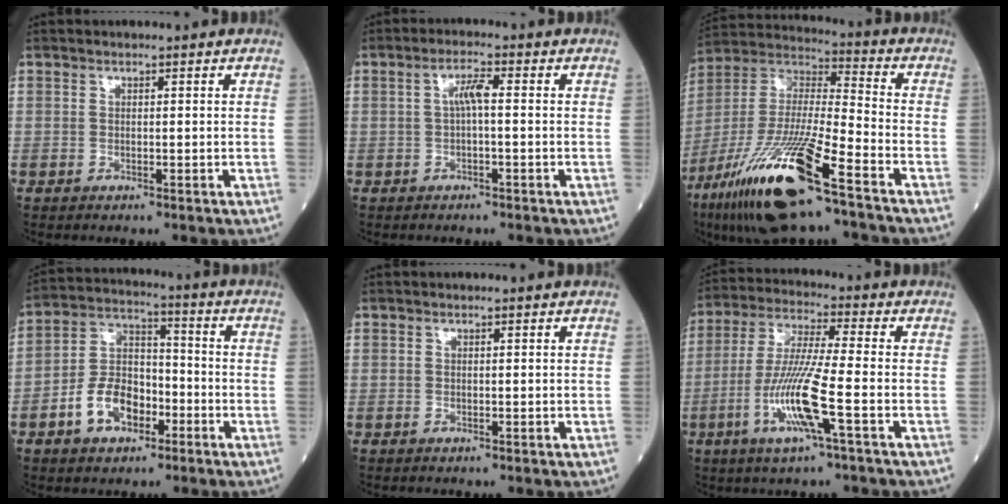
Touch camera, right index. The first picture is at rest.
{"total": 2.2, "force": [0.0, 0.4, 2.1], "torque": [-0.040, 0.004, 0.000]}
{"total": 21.1, "force": [-12.5, 2.5, 16.8], "torque": [-0.362, -0.045, -0.231]}
{"total": 9.6, "force": [-4.1, 5.9, 6.4], "torque": [-0.136, 0.021, -0.075]}
{"total": 0.0}
{"total": 11.5, "force": [-3.9, -0.2, 10.8], "torque": [-0.224, -0.011, -0.080]}